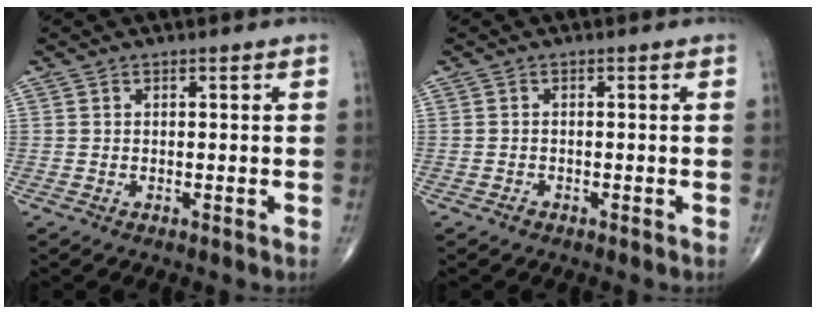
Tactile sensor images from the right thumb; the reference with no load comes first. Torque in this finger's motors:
{"motor_torque": [-0.32, -0.07, -0.13, -0.03, 0.01]}